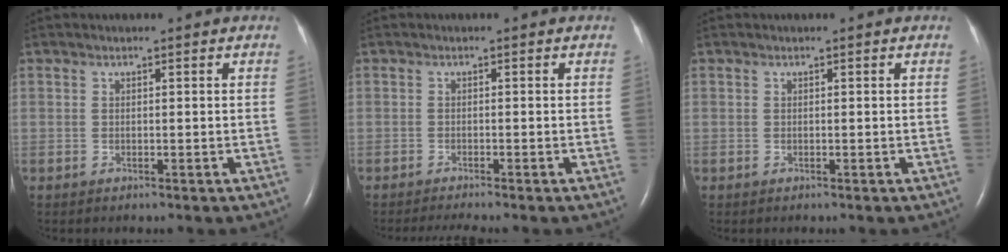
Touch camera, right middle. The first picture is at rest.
{"total": 2.9, "force": [-2.5, -0.6, 1.3], "torque": [-0.021, -0.007, -0.042]}
{"total": 0.0}